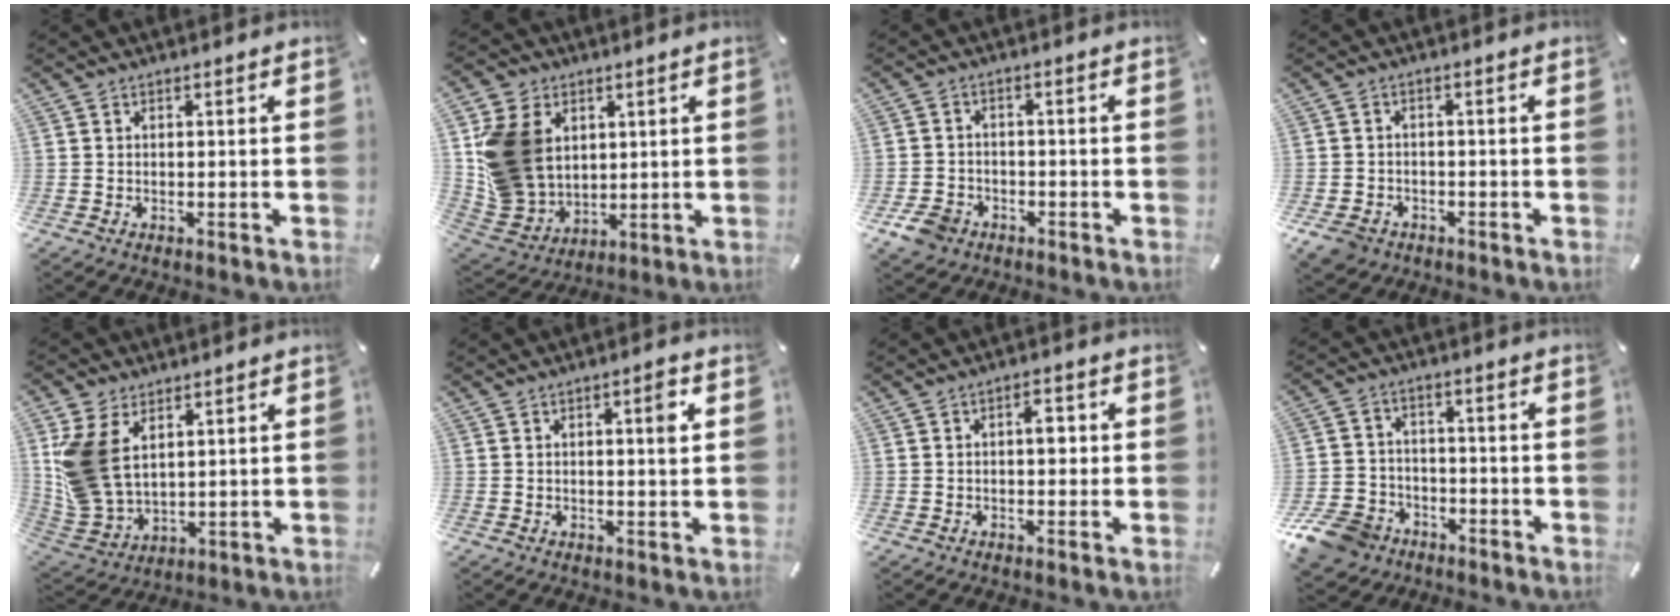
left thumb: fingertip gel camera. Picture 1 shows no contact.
{"total": 16.6, "force": [4.4, 13.8, 8.1], "torque": [-0.194, -0.018, 0.089]}
{"total": 5.6, "force": [-3.1, 4.2, 2.0], "torque": [-0.054, 0.012, -0.061]}
{"total": 4.1, "force": [-2.6, 3.0, 1.1], "torque": [-0.035, 0.009, -0.054]}
{"total": 13.1, "force": [4.6, 9.5, 7.8], "torque": [-0.196, -0.011, 0.088]}
{"total": 3.8, "force": [1.1, 0.8, 3.5], "torque": [-0.039, -0.008, 0.008]}
{"total": 3.9, "force": [0.4, 2.0, 3.3], "torque": [-0.041, 0.000, -0.002]}
{"total": 9.8, "force": [-6.3, 7.1, 2.4], "torque": [-0.062, 0.049, -0.118]}